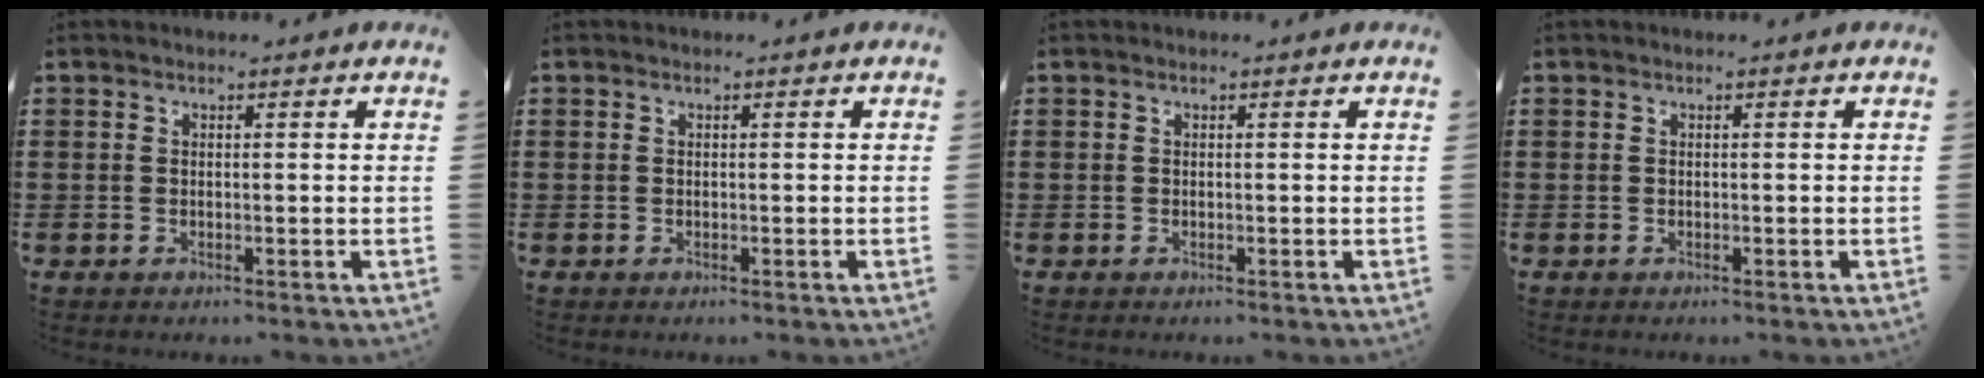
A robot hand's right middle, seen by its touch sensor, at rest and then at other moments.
{"total": 0.0}
{"total": 0.0}
{"total": 0.0}